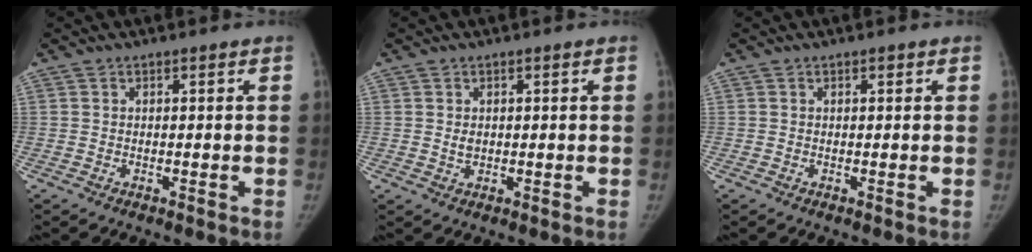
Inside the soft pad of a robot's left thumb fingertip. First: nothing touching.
{"total": 1.6, "force": [0.3, 1.1, 1.1], "torque": [-0.015, -0.004, 0.010]}
{"total": 0.6, "force": [0.3, 0.3, 0.4], "torque": [-0.003, -0.001, 0.005]}